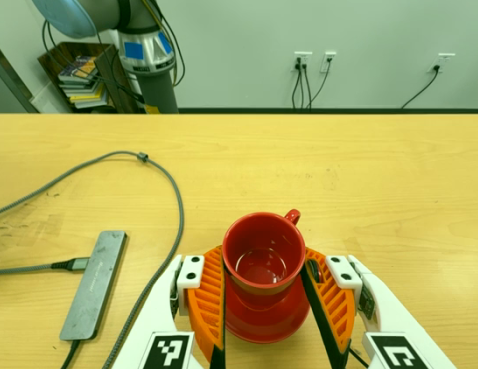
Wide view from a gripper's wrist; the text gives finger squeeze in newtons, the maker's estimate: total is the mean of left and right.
{"total": 5.3, "left": 5.5, "right": 5.2}